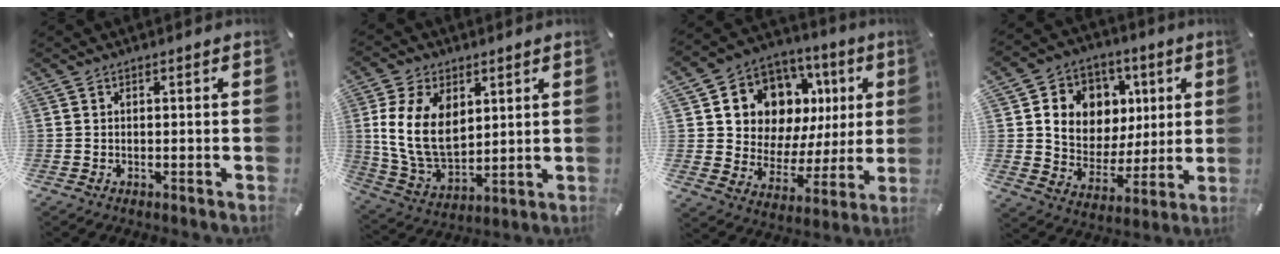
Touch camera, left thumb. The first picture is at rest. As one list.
[{"total": 14.7, "force": [3.7, 10.2, 10.0], "torque": [-0.225, -0.007, 0.066]}, {"total": 12.3, "force": [5.9, 10.0, 4.1], "torque": [-0.066, -0.059, 0.114]}, {"total": 11.1, "force": [2.4, 10.6, 2.5], "torque": [-0.042, -0.021, 0.052]}]